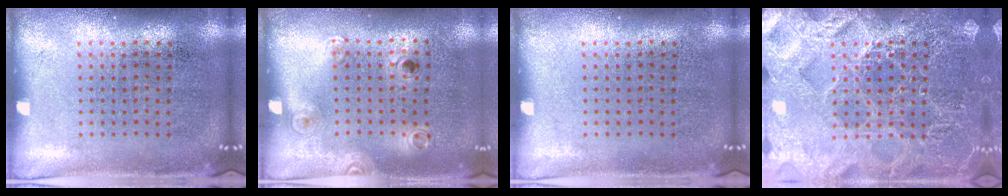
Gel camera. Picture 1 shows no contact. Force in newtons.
{"total": 1.2, "press": 0.8, "slide": 0.8}
{"total": 0.0}
{"total": 6.4, "press": 6.3, "slide": 0.8}